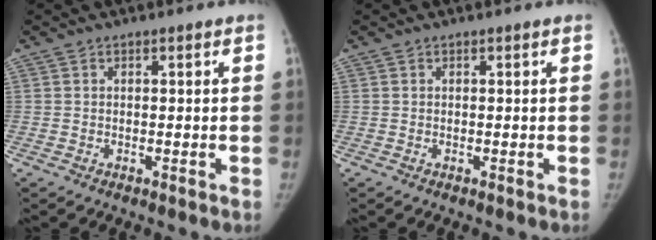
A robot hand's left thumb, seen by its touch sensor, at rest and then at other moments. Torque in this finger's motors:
{"motor_torque": [0.00, 0.00, 0.30, -0.15, 0.00]}